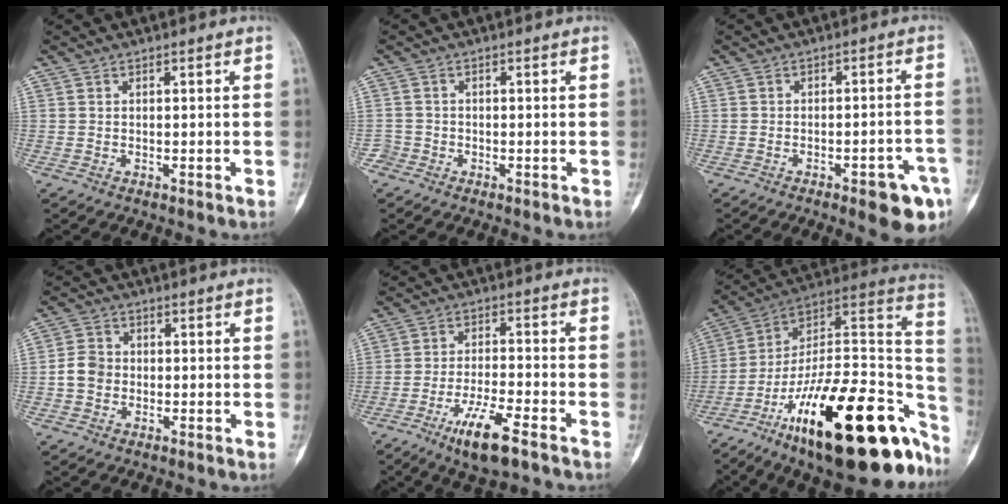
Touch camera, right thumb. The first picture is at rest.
{"total": 1.7, "force": [-1.0, 1.4, -0.3], "torque": [0.012, 0.008, -0.025]}
{"total": 9.1, "force": [-4.6, 2.6, 7.4], "torque": [-0.085, 0.025, -0.050]}
{"total": 4.4, "force": [-0.7, 3.8, 2.2], "torque": [-0.032, 0.012, -0.019]}
{"total": 9.8, "force": [-5.9, 2.2, 7.6], "torque": [-0.142, 0.017, -0.100]}
{"total": 35.7, "force": [-16.8, 13.0, 28.7], "torque": [-0.333, 0.079, -0.263]}